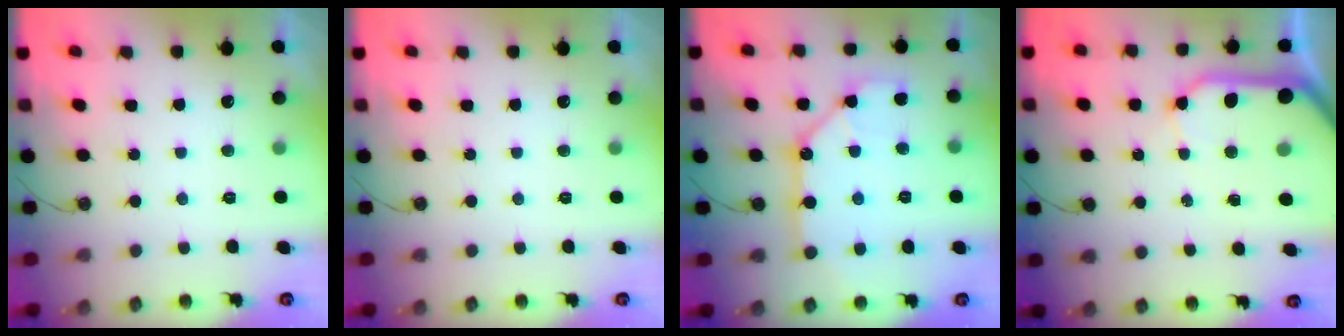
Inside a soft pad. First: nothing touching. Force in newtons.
{"total": 0.0}
{"total": 11.6, "press": 11.5, "slide": 1.5}
{"total": 14.2, "press": 14.0, "slide": 2.1}